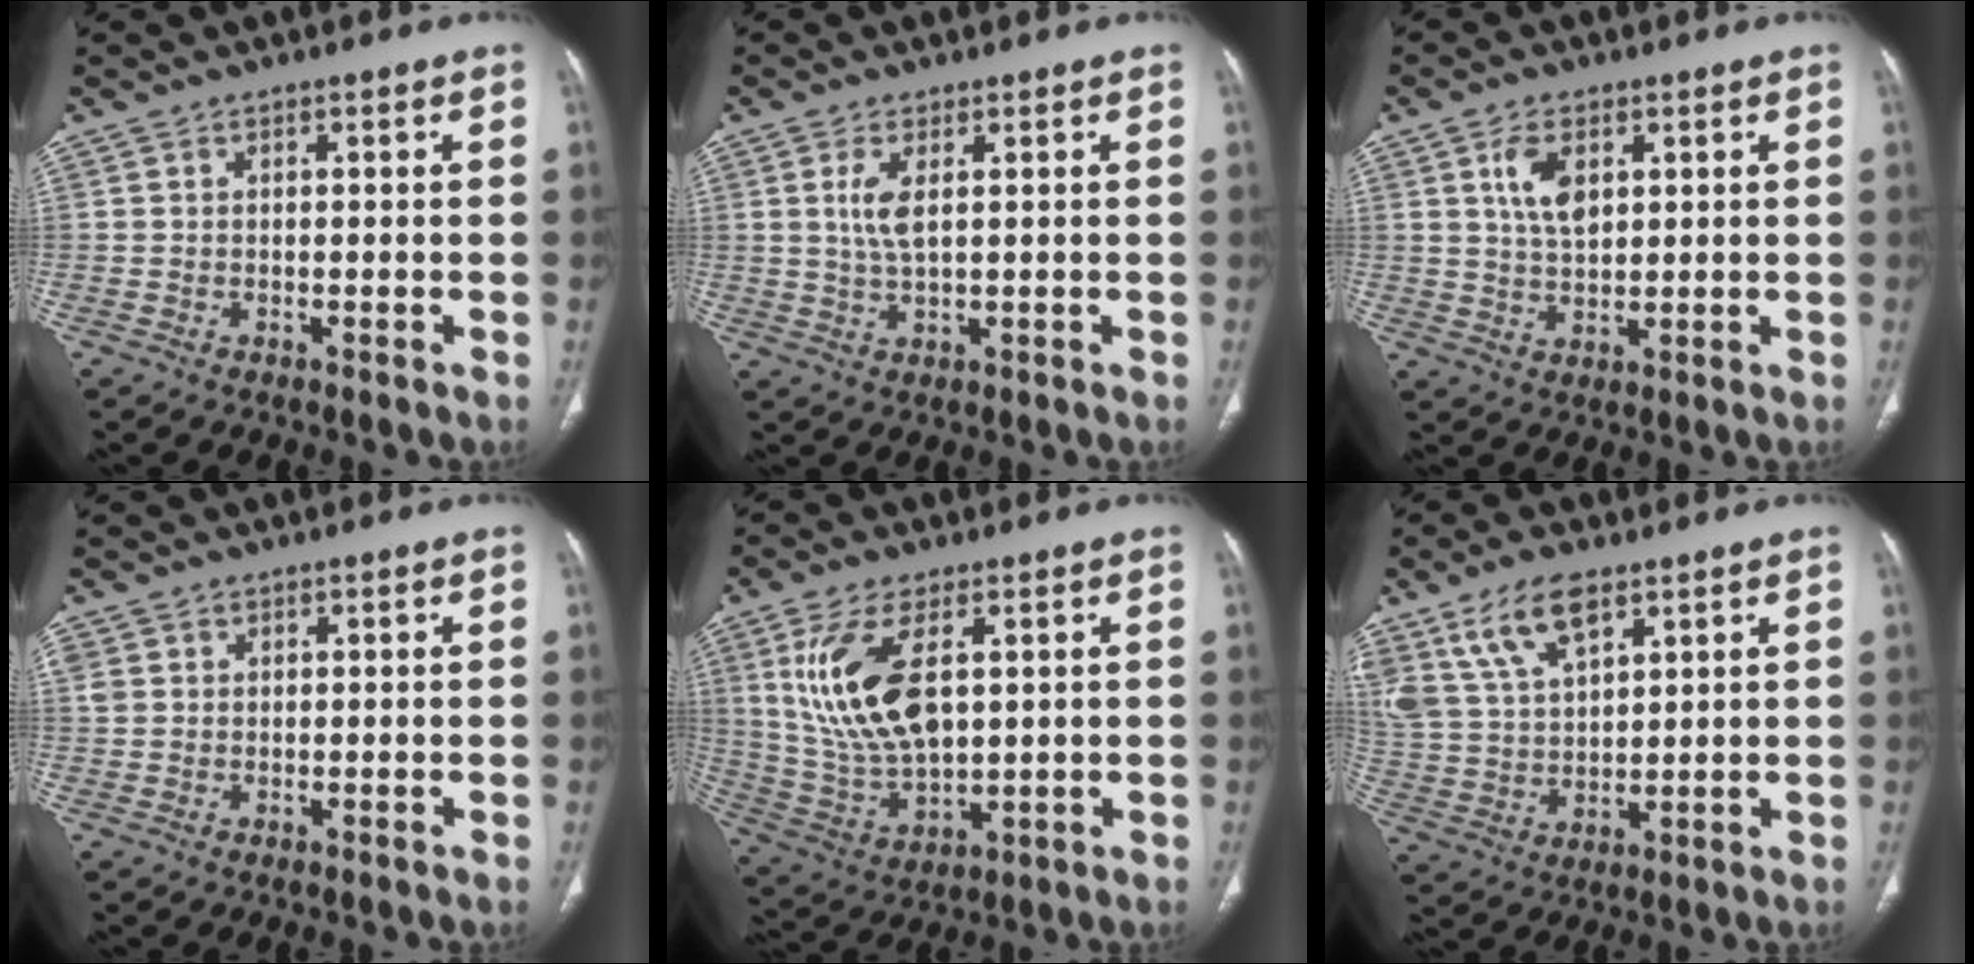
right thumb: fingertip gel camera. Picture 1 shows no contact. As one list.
[{"total": 4.4, "force": [1.2, 1.6, 3.9], "torque": [-0.092, -0.007, 0.029]}, {"total": 6.3, "force": [2.2, 3.5, 4.7], "torque": [-0.084, -0.009, 0.047]}, {"total": 2.2, "force": [0.7, 1.9, 0.8], "torque": [-0.013, 0.006, 0.019]}, {"total": 15.6, "force": [4.2, 7.8, 12.8], "torque": [-0.259, -0.016, 0.094]}, {"total": 12.0, "force": [7.2, 5.7, 7.7], "torque": [-0.141, -0.018, 0.149]}]